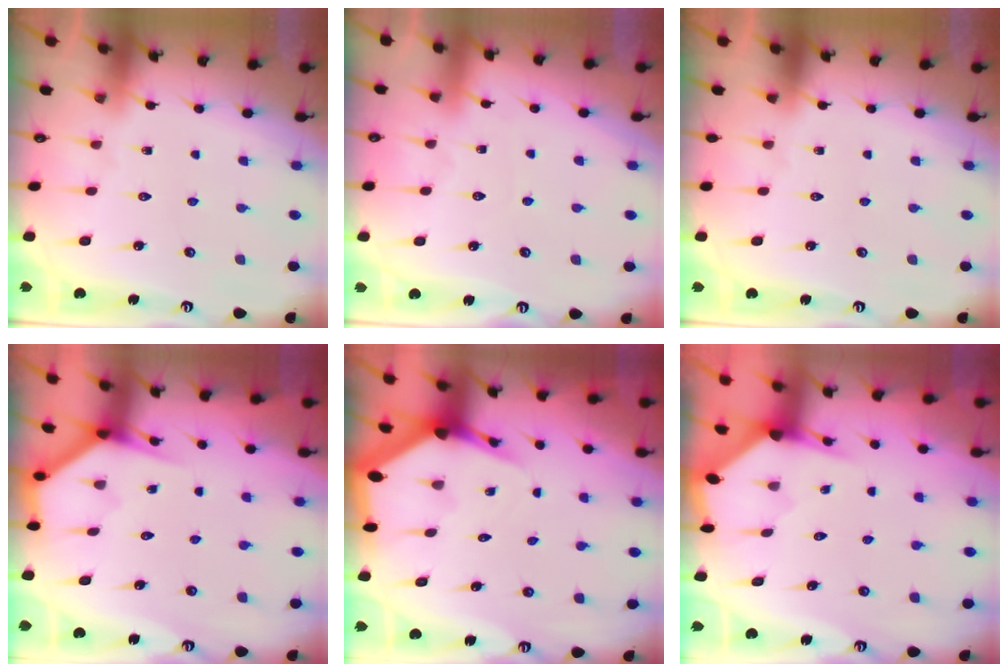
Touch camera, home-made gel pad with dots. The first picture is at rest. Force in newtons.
{"total": 2.4, "press": 2.3, "slide": 0.2}
{"total": 0.0}
{"total": 3.7, "press": 3.7, "slide": 0.2}
{"total": 5.0, "press": 4.9, "slide": 0.8}
{"total": 3.2, "press": 3.2, "slide": 0.3}